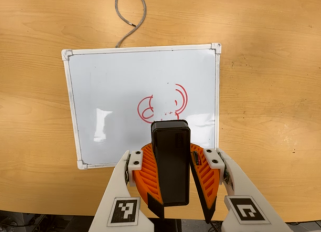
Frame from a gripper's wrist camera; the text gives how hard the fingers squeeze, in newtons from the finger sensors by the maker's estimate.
{"total": 12.6, "left": 12.6, "right": 12.6}